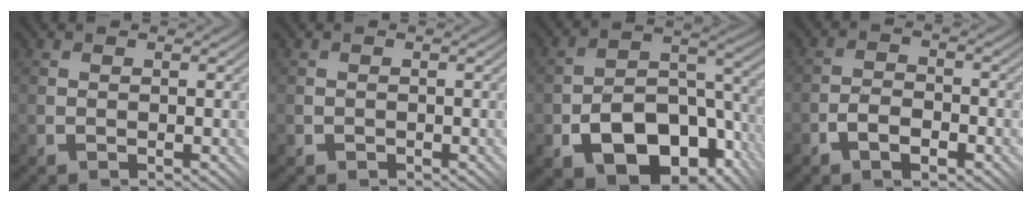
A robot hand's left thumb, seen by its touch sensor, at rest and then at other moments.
{"total": 0.7, "force": [-0.4, 0.6, -0.1], "torque": [0.002, -0.003, -0.007]}
{"total": 14.1, "force": [-6.6, 8.7, 8.8], "torque": [-0.141, -0.036, -0.102]}
{"total": 3.7, "force": [-2.1, 1.7, 2.5], "torque": [-0.040, 0.006, -0.044]}